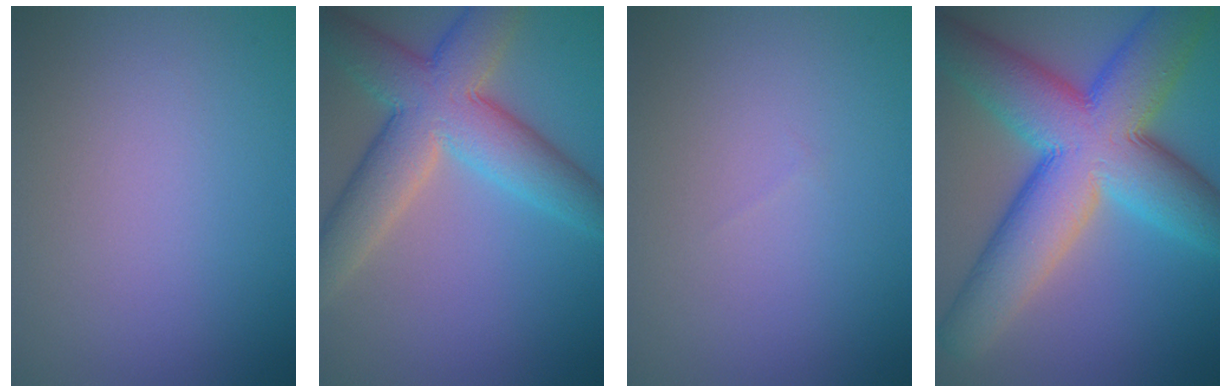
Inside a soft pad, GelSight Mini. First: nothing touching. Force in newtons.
{"total": 9.1, "press": 9.1, "slide": 0.5}
{"total": 0.0}
{"total": 14.6, "press": 14.6, "slide": 0.2}